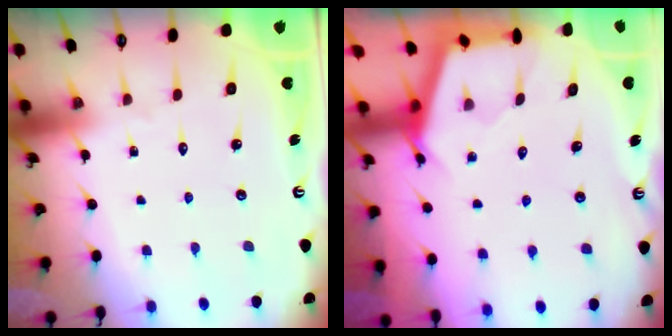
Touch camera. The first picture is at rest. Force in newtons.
{"total": 3.0, "press": 3.0, "slide": 0.4}